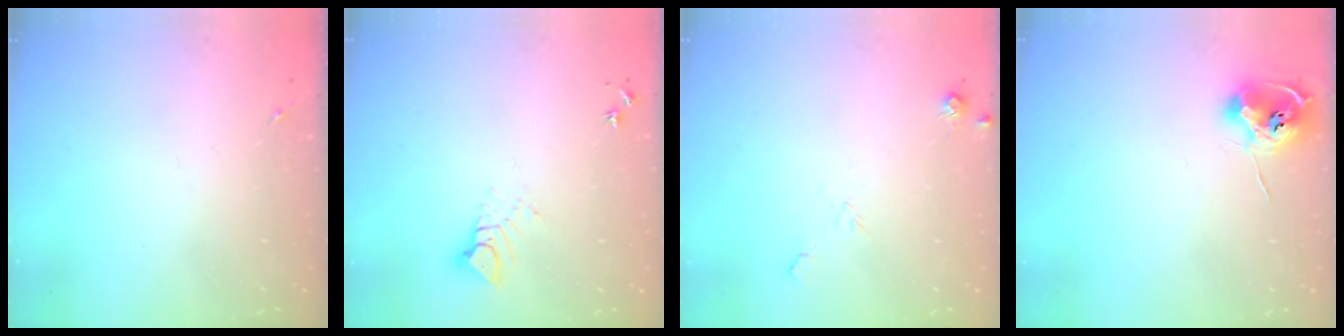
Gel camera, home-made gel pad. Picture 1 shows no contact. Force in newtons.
{"total": 6.3, "press": 6.3, "slide": 0.5}
{"total": 7.2, "press": 7.2, "slide": 0.6}
{"total": 9.9, "press": 9.8, "slide": 0.9}